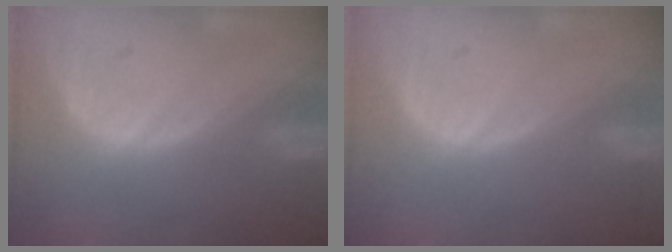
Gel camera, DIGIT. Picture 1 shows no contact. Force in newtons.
{"total": 0.0}